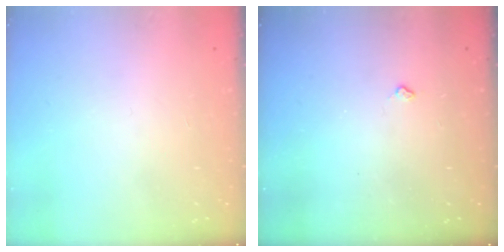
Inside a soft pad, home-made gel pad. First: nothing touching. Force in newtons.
{"total": 2.7, "press": 2.6, "slide": 0.4}